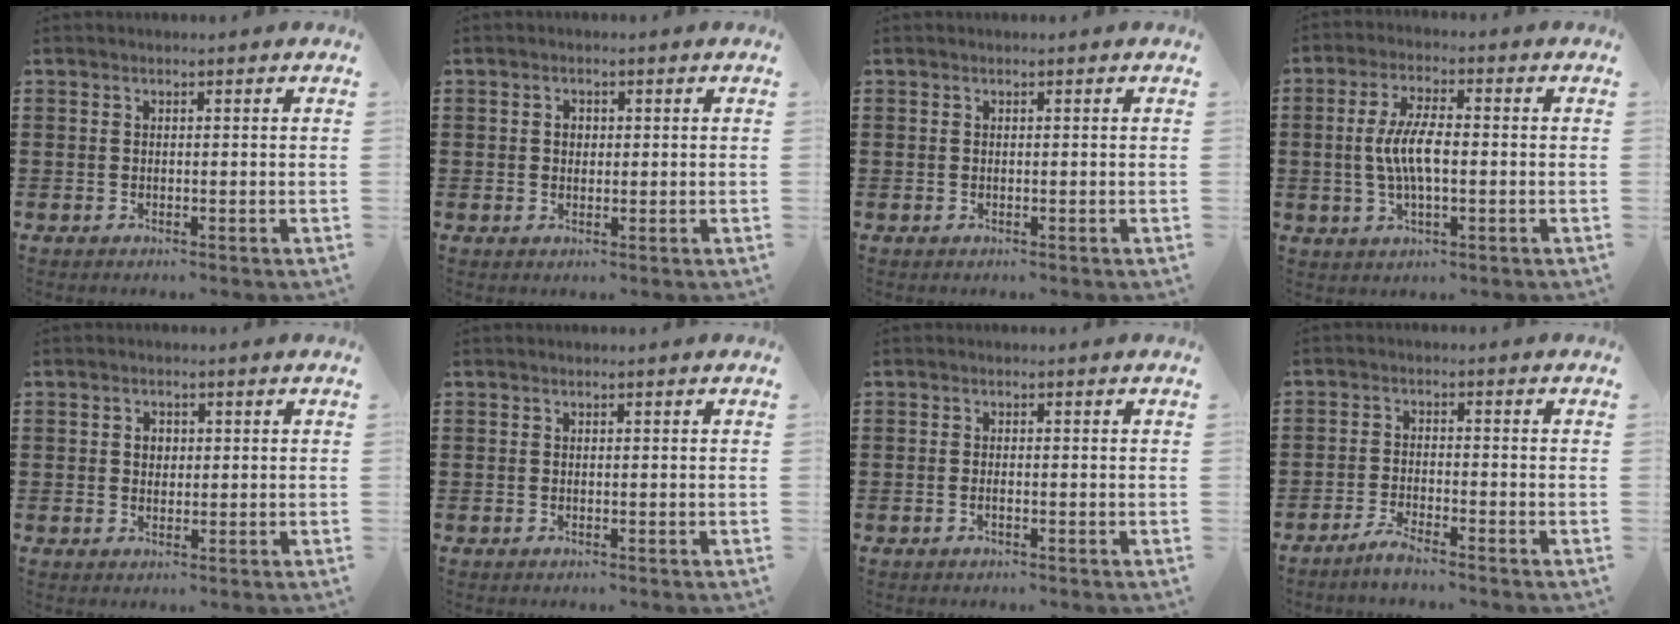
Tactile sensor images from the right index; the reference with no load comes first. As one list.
[{"total": 1.3, "force": [0.2, 1.1, 0.8], "torque": [-0.016, 0.007, 0.003]}, {"total": 0.0}, {"total": 6.8, "force": [-0.4, 2.2, 6.4], "torque": [-0.141, -0.005, -0.016]}, {"total": 1.7, "force": [0.3, 1.4, 1.0], "torque": [-0.022, 0.009, 0.004]}, {"total": 0.0}, {"total": 0.6, "force": [-0.3, 0.1, 0.5], "torque": [-0.010, -0.004, -0.005]}, {"total": 2.7, "force": [-2.6, 0.0, 0.9], "torque": [-0.024, 0.003, -0.053]}]